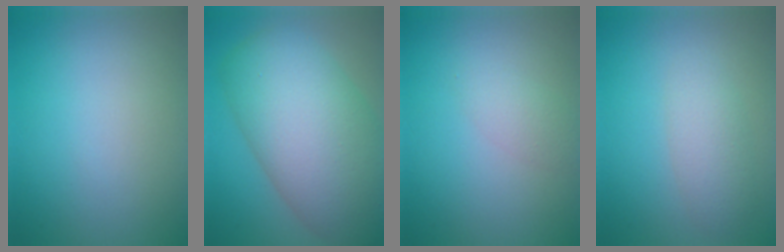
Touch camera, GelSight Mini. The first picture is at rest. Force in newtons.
{"total": 13.2, "press": 13.2, "slide": 0.5}
{"total": 1.5, "press": 1.5, "slide": 0.1}
{"total": 2.7, "press": 2.7, "slide": 0.0}